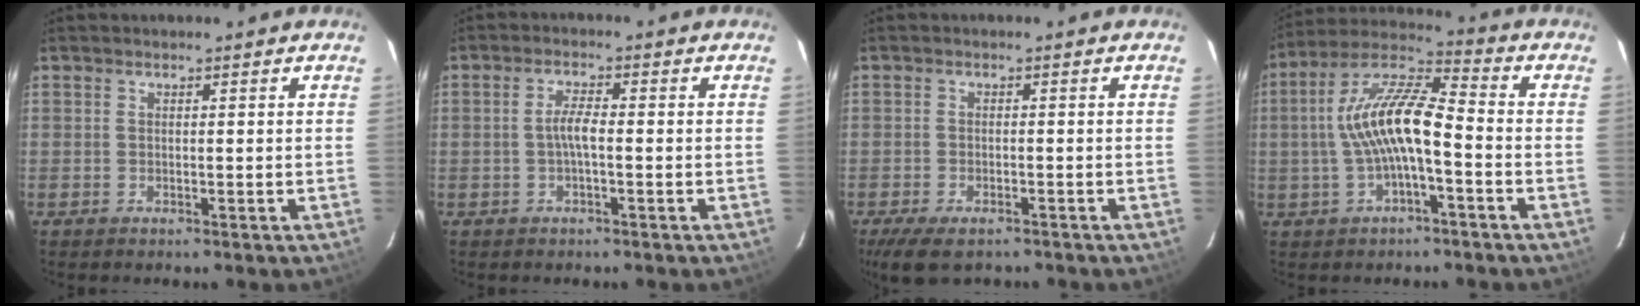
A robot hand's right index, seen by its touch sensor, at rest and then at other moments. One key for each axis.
{"total": 2.9, "fx": -0.6, "fy": 0.5, "fz": 2.7, "tx": -0.056, "ty": 0.006, "tz": -0.011}
{"total": 7.2, "fx": -5.2, "fy": 3.0, "fz": 4.0, "tx": -0.095, "ty": -0.024, "tz": -0.088}
{"total": 12.3, "fx": -1.9, "fy": 3.4, "fz": 11.7, "tx": -0.229, "ty": 0.020, "tz": -0.037}